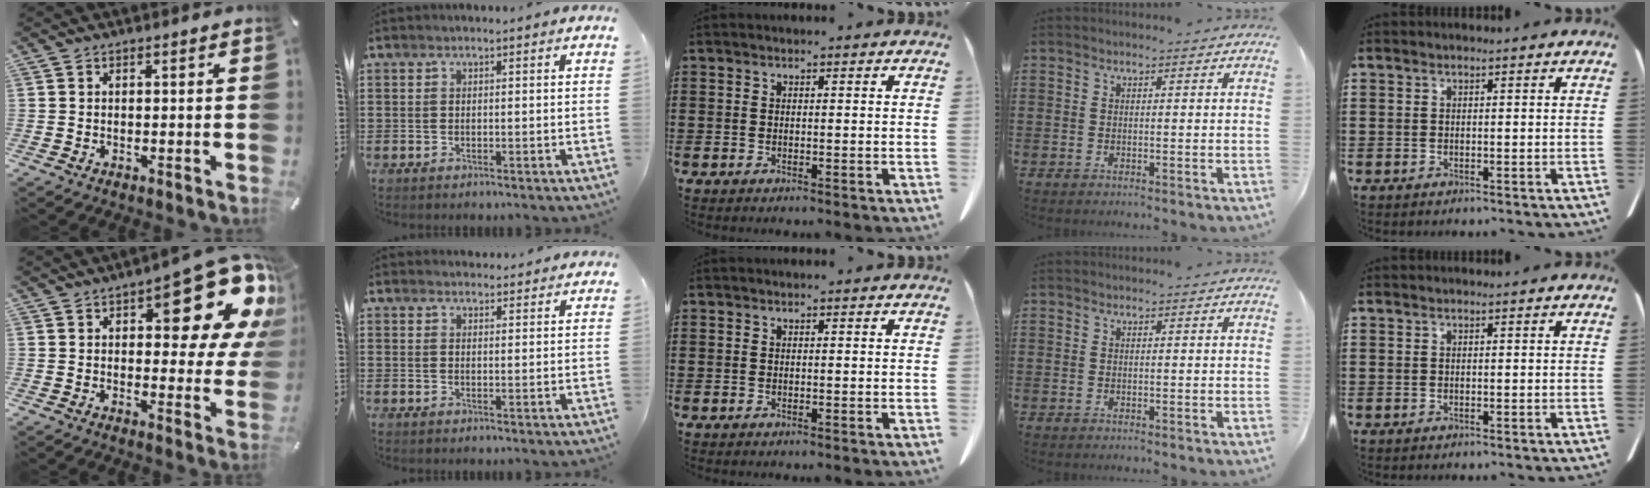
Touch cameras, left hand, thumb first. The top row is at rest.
{"thumb": {"total": 18.1, "force": [9.2, 7.1, 13.9], "torque": [-0.170, -0.066, 0.147]}, "index": {"total": 2.4, "force": [2.3, 0.4, 0.0], "torque": [0.001, -0.007, 0.044]}}